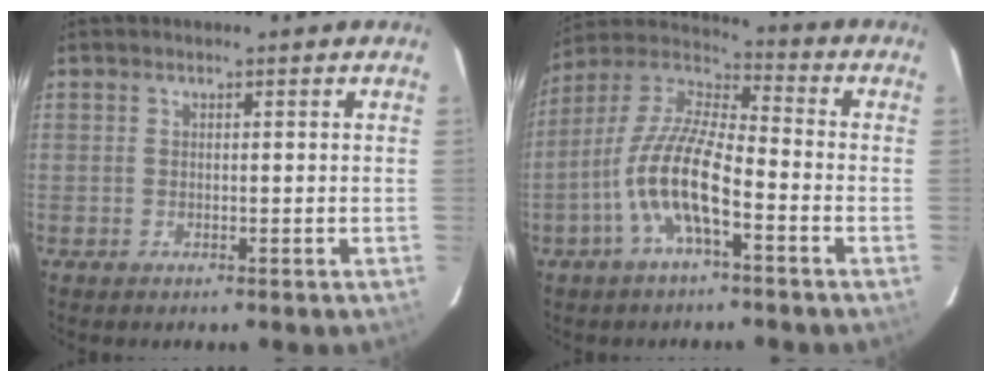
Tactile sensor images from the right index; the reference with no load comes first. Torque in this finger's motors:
{"motor_torque": [1.31, -0.83, 0.85, 0.21]}